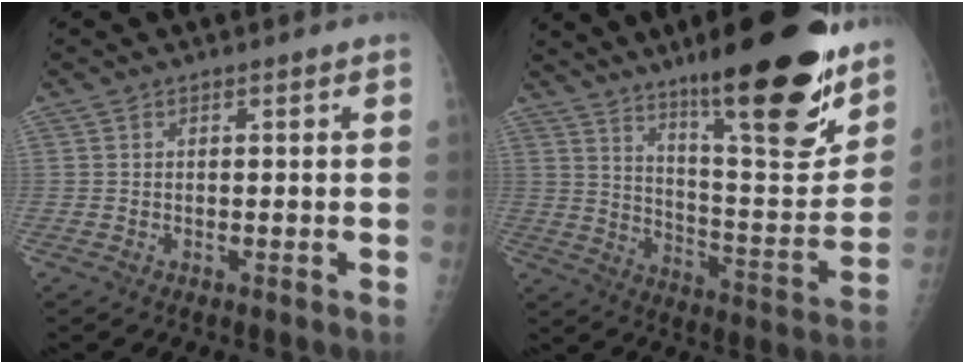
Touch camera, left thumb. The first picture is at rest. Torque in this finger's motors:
{"motor_torque": [3.85, 1.16, 1.61, -1.16, 0.35]}